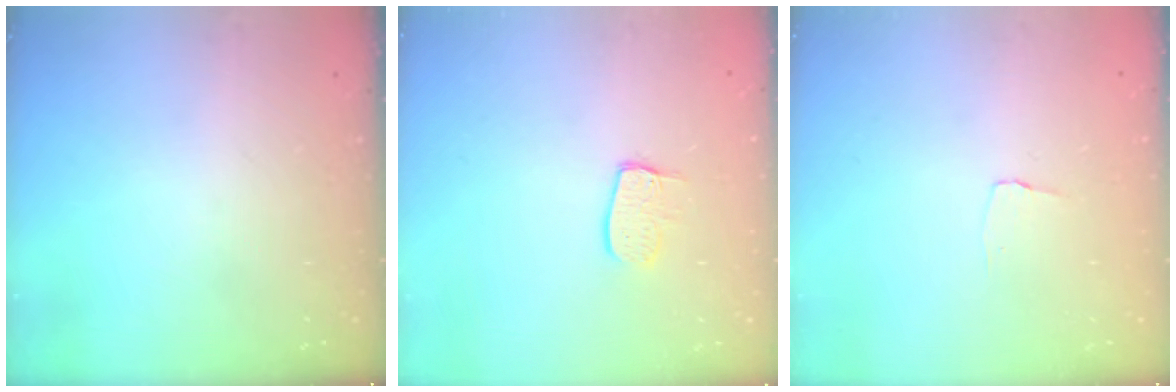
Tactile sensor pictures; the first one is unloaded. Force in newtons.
{"total": 7.5, "press": 7.5, "slide": 0.6}
{"total": 2.9, "press": 2.8, "slide": 0.3}